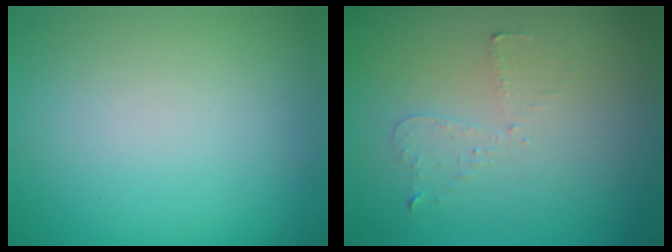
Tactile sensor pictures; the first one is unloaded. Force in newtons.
{"total": 0.9, "press": 0.8, "slide": 0.4}